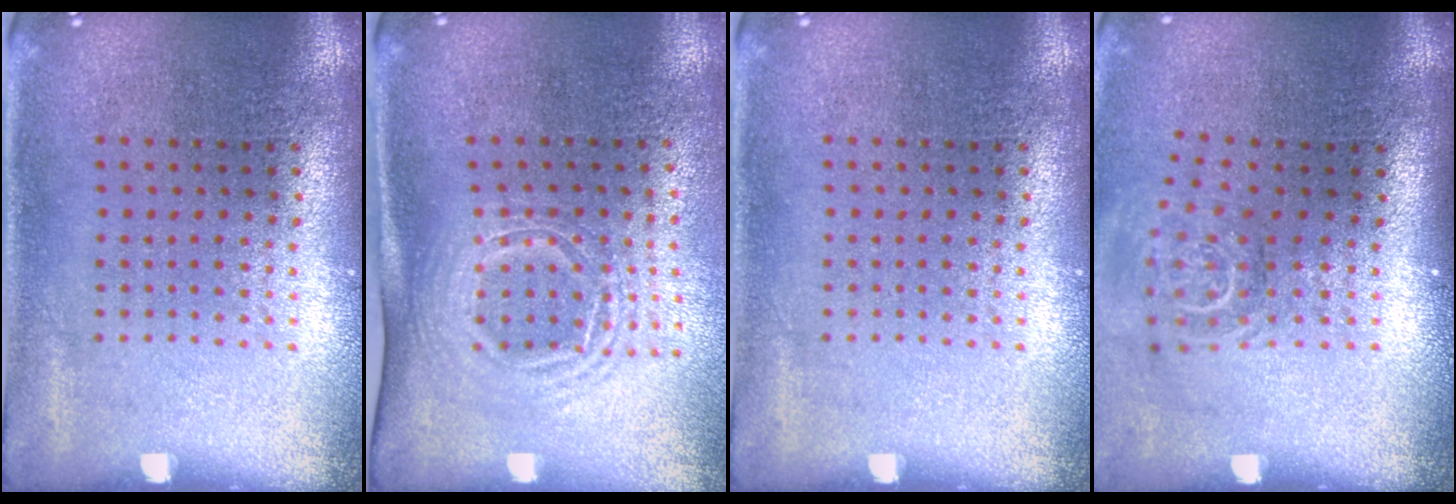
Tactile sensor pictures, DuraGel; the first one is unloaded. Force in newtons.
{"total": 1.6, "press": 1.2, "slide": 1.1}
{"total": 0.0}
{"total": 1.7, "press": 1.2, "slide": 1.2}